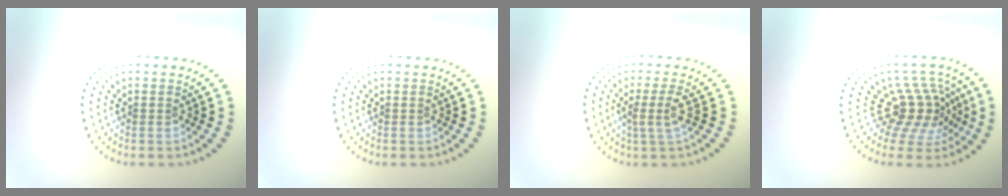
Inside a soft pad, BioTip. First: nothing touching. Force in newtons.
{"total": 0.0}
{"total": 2.2, "press": 1.6, "slide": 1.5}
{"total": 4.5, "press": 3.1, "slide": 3.3}